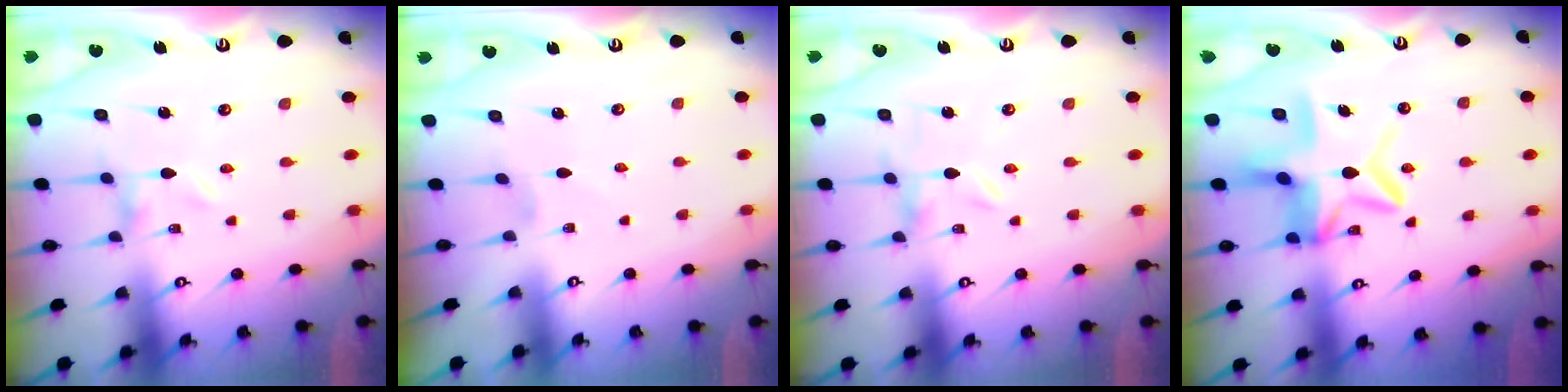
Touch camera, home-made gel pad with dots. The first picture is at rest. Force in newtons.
{"total": 0.0}
{"total": 0.5, "press": 0.5, "slide": 0.0}
{"total": 11.8, "press": 11.8, "slide": 1.1}